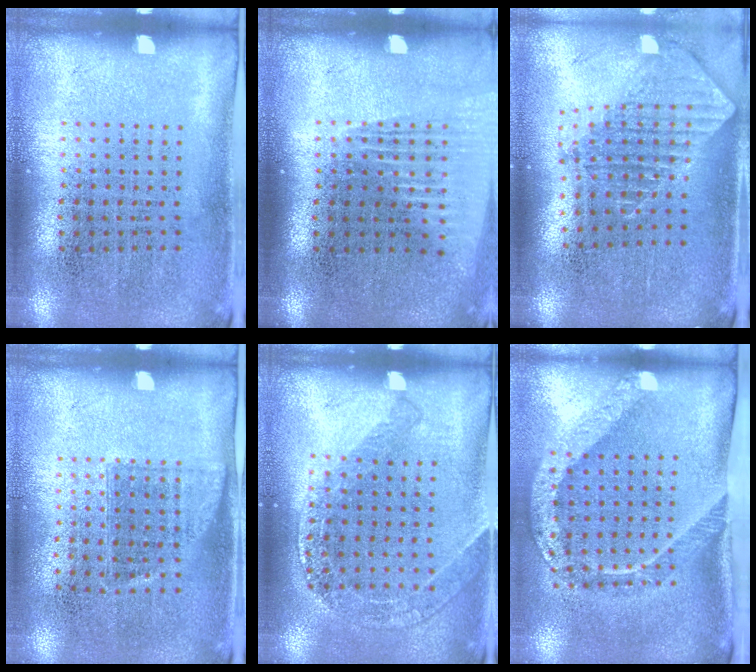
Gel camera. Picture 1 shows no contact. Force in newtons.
{"total": 1.3, "press": 1.2, "slide": 0.6}
{"total": 1.9, "press": 1.5, "slide": 1.2}
{"total": 0.9, "press": 0.8, "slide": 0.5}
{"total": 1.4, "press": 1.3, "slide": 0.3}
{"total": 2.3, "press": 1.5, "slide": 1.7}